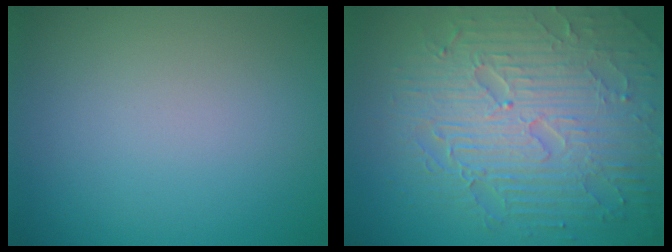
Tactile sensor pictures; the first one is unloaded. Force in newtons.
{"total": 8.8, "press": 6.3, "slide": 6.1}